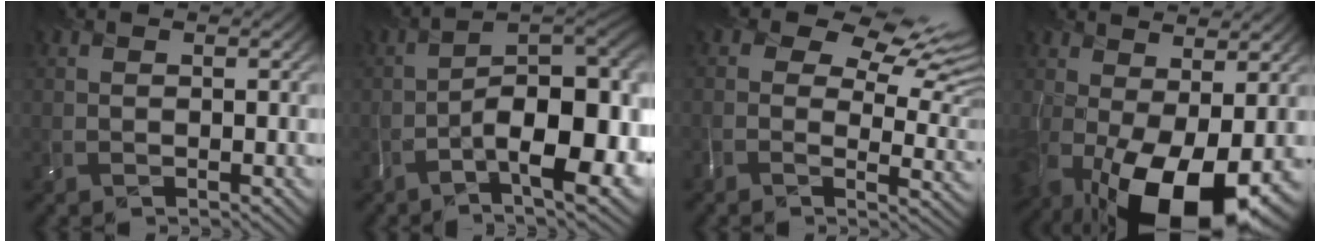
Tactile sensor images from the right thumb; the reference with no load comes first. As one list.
[{"total": 14.2, "force": [-6.3, 4.6, 11.9], "torque": [-0.176, -0.003, -0.095]}, {"total": 9.8, "force": [5.1, 4.7, 7.0], "torque": [-0.113, 0.006, 0.080]}, {"total": 15.7, "force": [-3.3, 8.3, 12.9], "torque": [-0.218, -0.049, -0.013]}]